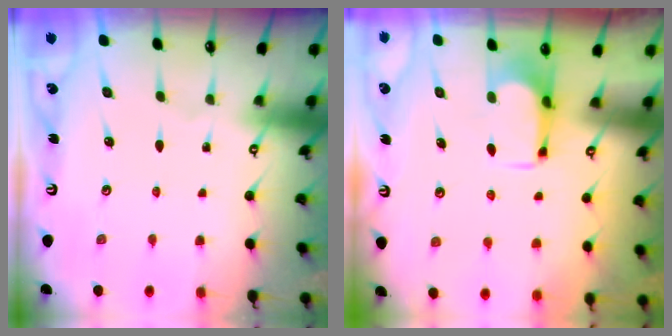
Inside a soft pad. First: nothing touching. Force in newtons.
{"total": 0.8, "press": 0.6, "slide": 0.6}